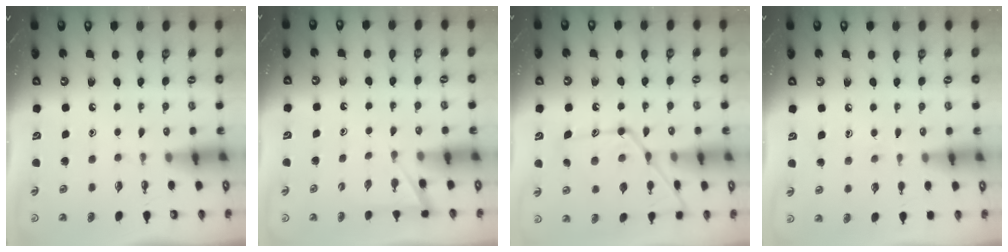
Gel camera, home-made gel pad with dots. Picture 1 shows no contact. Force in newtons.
{"total": 3.7, "press": 3.7, "slide": 0.4}
{"total": 17.2, "press": 17.1, "slide": 1.4}
{"total": 6.4, "press": 6.4, "slide": 0.6}